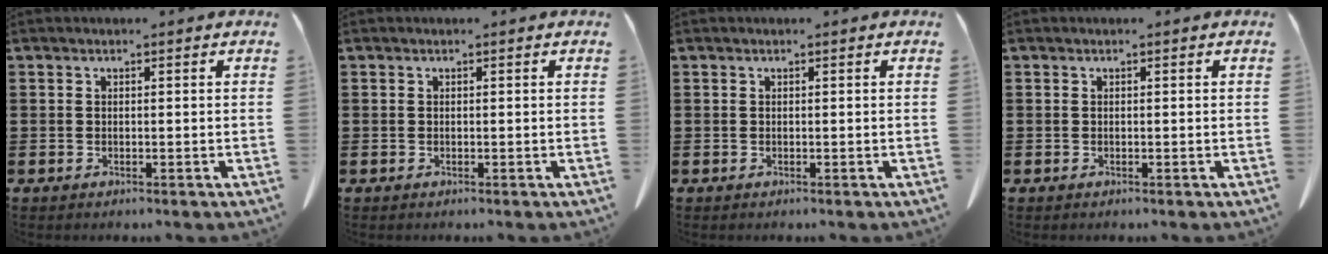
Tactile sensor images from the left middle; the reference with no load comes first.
{"total": 0.0}
{"total": 0.0}
{"total": 0.0}